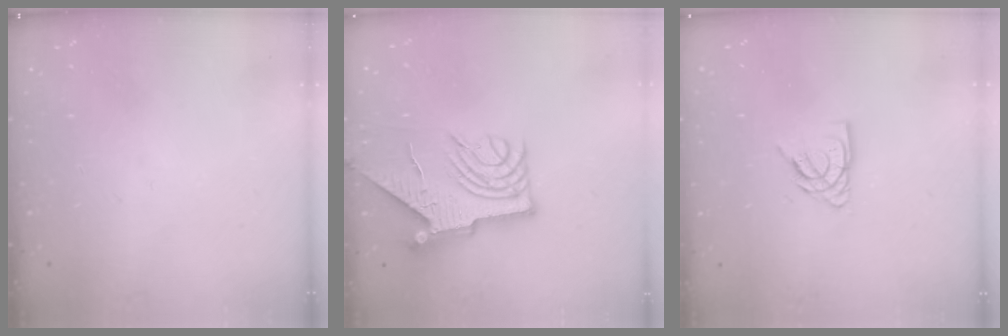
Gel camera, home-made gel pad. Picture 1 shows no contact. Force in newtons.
{"total": 9.5, "press": 9.4, "slide": 0.9}
{"total": 7.1, "press": 7.0, "slide": 0.6}